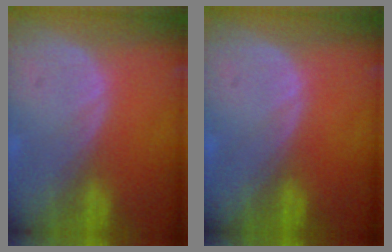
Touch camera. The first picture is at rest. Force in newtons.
{"total": 0.0}